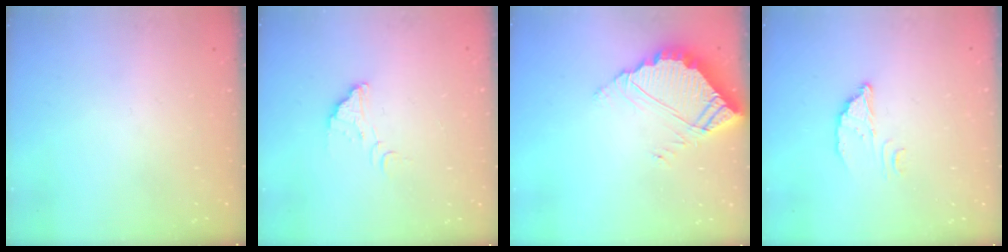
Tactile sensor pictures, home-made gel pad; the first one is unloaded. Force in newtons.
{"total": 2.5, "press": 2.5, "slide": 0.1}
{"total": 7.4, "press": 7.4, "slide": 0.2}
{"total": 3.2, "press": 3.2, "slide": 0.2}